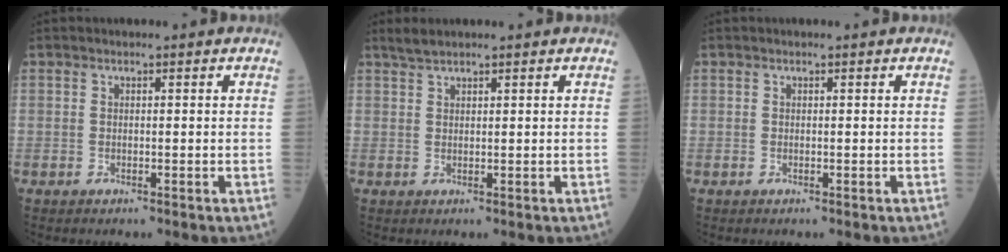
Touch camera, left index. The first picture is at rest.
{"total": 1.7, "force": [1.6, 0.1, 0.6], "torque": [-0.015, 0.012, 0.037]}
{"total": 0.0}